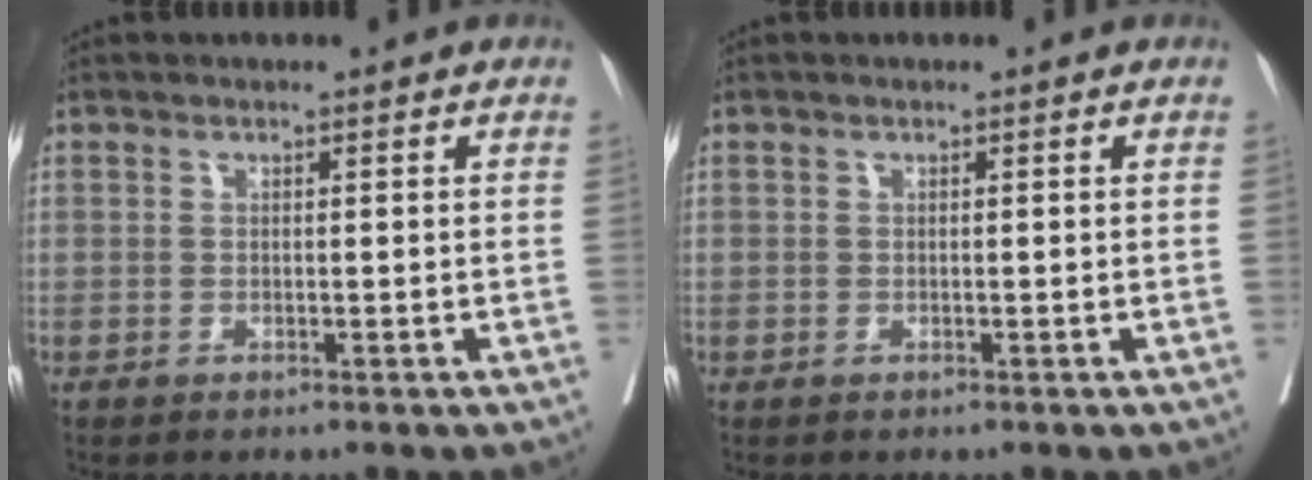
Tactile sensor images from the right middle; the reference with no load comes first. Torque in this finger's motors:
{"motor_torque": [1.23, -0.91, 0.04, -0.21]}